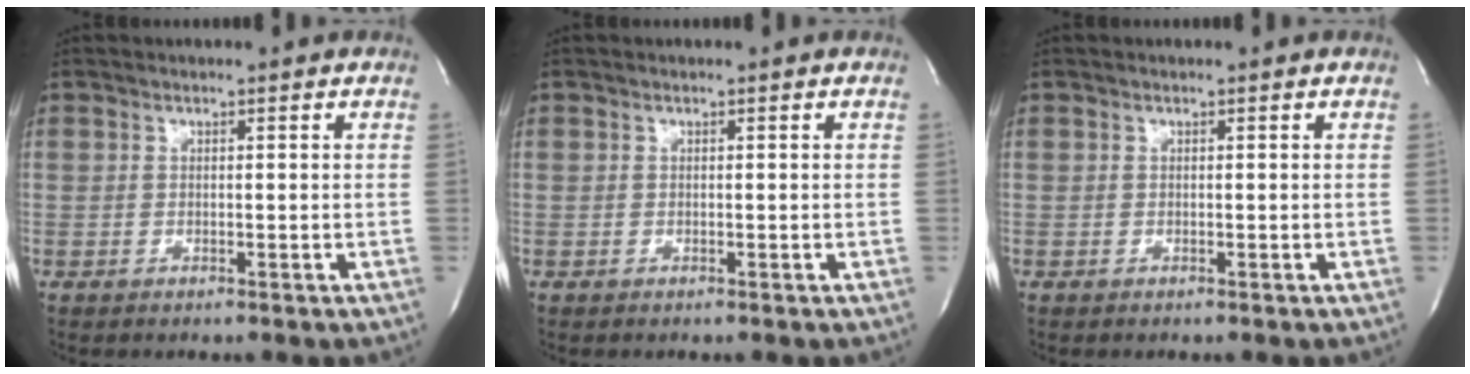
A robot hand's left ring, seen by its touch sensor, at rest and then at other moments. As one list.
[{"total": 0.0}, {"total": 0.0}]